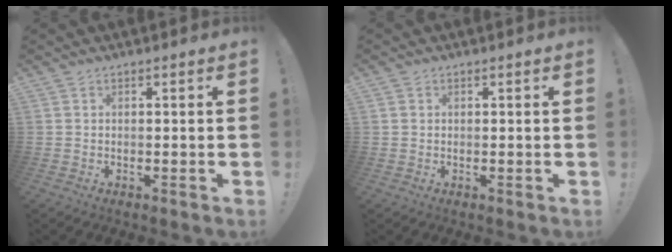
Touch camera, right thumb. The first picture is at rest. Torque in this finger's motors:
{"motor_torque": [-0.05, 0.05, 0.15, -0.11, 0.00]}